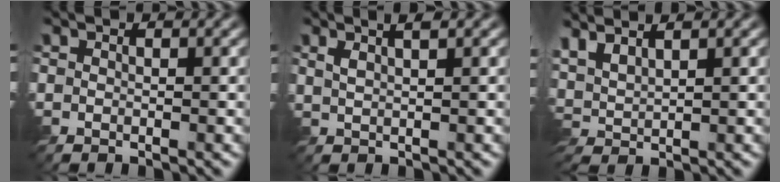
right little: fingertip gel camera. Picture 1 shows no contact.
{"total": 2.3, "force": [1.3, 0.6, 1.8], "torque": [-0.024, 0.001, 0.017]}
{"total": 4.4, "force": [3.2, 1.4, 2.7], "torque": [-0.063, 0.018, 0.054]}